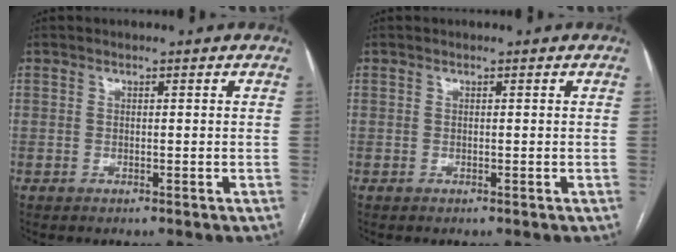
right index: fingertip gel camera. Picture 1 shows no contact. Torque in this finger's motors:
{"motor_torque": [0.00, 0.00, 0.00, 0.00]}